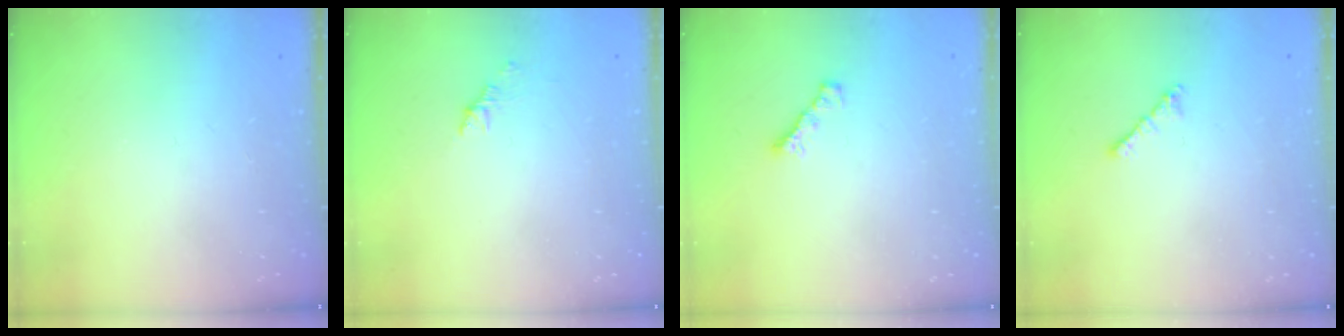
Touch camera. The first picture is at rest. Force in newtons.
{"total": 1.1, "press": 1.0, "slide": 0.5}
{"total": 1.8, "press": 1.7, "slide": 0.6}
{"total": 2.1, "press": 2.0, "slide": 0.6}